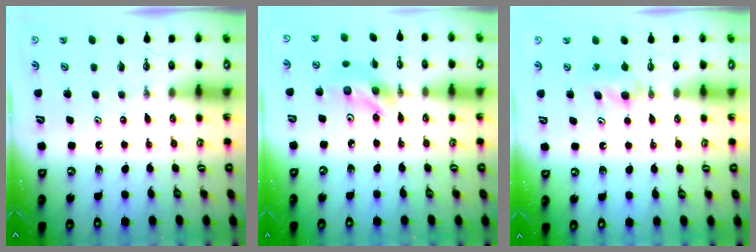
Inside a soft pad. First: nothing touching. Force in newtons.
{"total": 9.4, "press": 9.4, "slide": 0.3}
{"total": 4.7, "press": 4.7, "slide": 0.2}